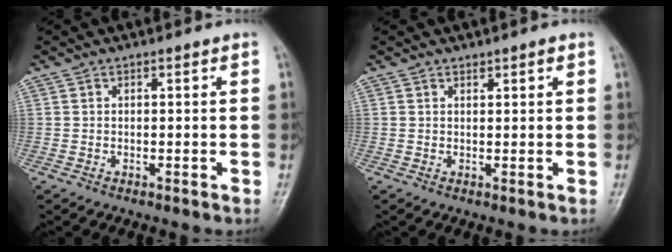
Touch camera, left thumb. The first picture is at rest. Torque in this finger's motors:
{"motor_torque": [-0.55, -0.27, -0.14, 0.10, 0.00]}